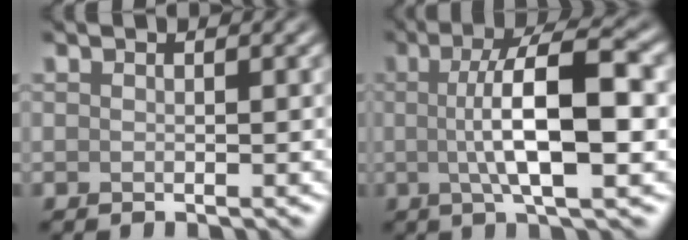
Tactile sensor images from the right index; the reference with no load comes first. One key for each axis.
{"total": 8.4, "fx": 0.3, "fy": 2.3, "fz": 8.1, "tx": -0.127, "ty": 0.007, "tz": 0.001}